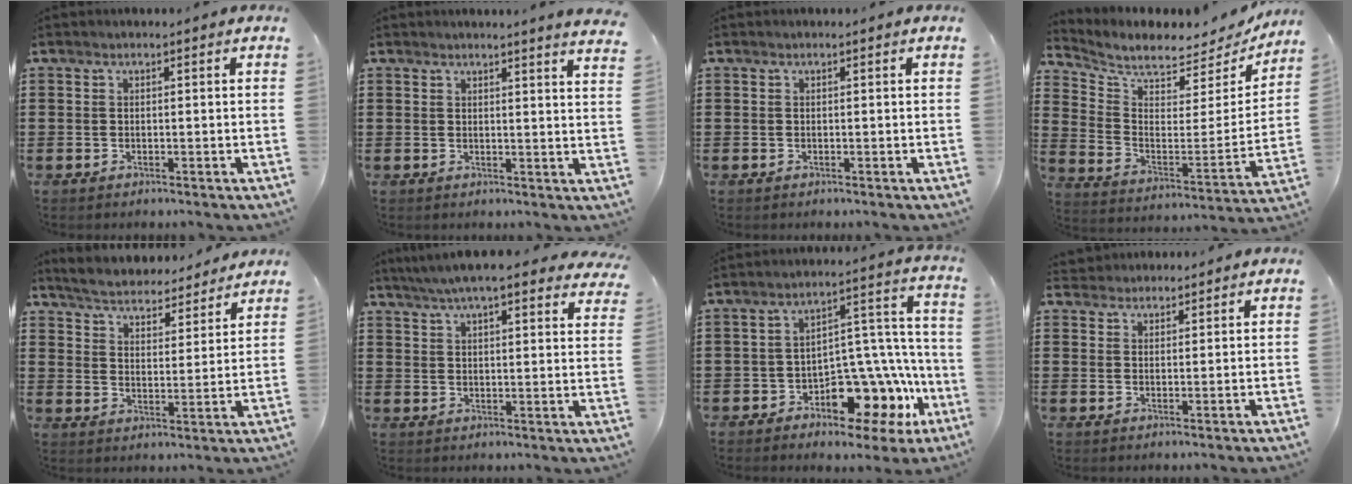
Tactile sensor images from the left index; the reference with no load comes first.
{"total": 2.5, "force": [2.3, -0.7, 0.7], "torque": [-0.018, -0.011, 0.043]}
{"total": 0.0}
{"total": 5.1, "force": [4.9, 0.8, 1.1], "torque": [-0.052, -0.055, 0.080]}
{"total": 4.5, "force": [4.5, -0.1, 0.2], "torque": [-0.029, -0.036, 0.074]}
{"total": 6.7, "force": [5.9, 0.3, 3.2], "torque": [-0.080, -0.018, 0.105]}
{"total": 10.5, "force": [-6.1, 5.5, 6.4], "torque": [-0.101, 0.003, -0.106]}
{"total": 2.4, "force": [2.1, 1.0, -0.3], "torque": [-0.002, 0.003, 0.041]}